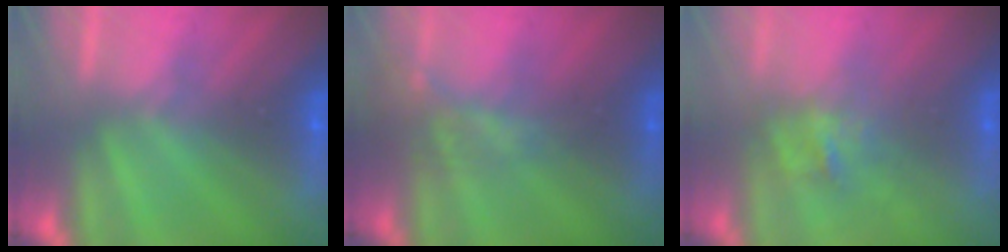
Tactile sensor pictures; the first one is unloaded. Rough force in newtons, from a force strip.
{"total": 2.1}
{"total": 2.9}